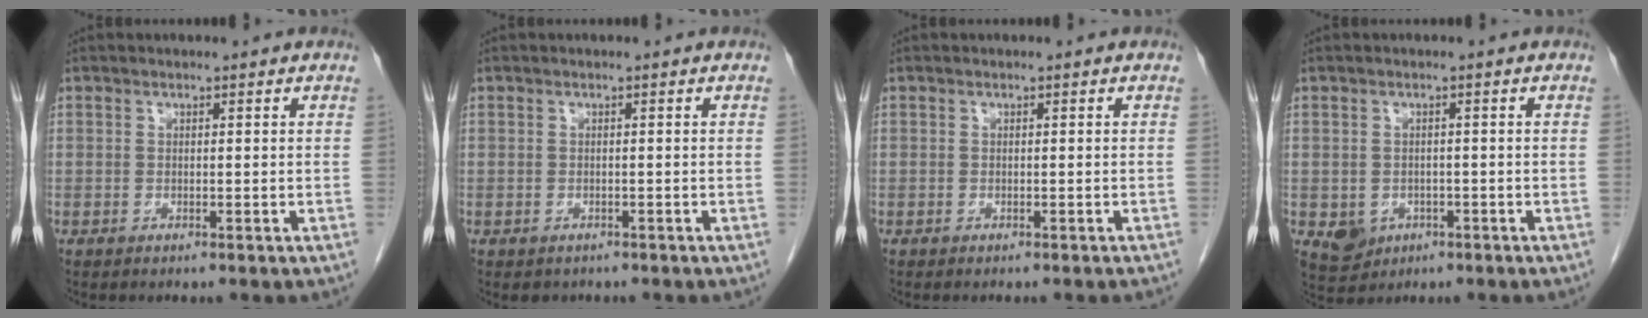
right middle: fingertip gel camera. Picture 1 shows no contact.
{"total": 1.6, "force": [-1.2, 1.0, 0.3], "torque": [-0.007, 0.000, -0.013]}
{"total": 2.2, "force": [-2.0, 0.1, 1.0], "torque": [-0.015, 0.000, -0.023]}
{"total": 4.0, "force": [-1.5, 3.5, 1.4], "torque": [-0.022, 0.001, -0.011]}